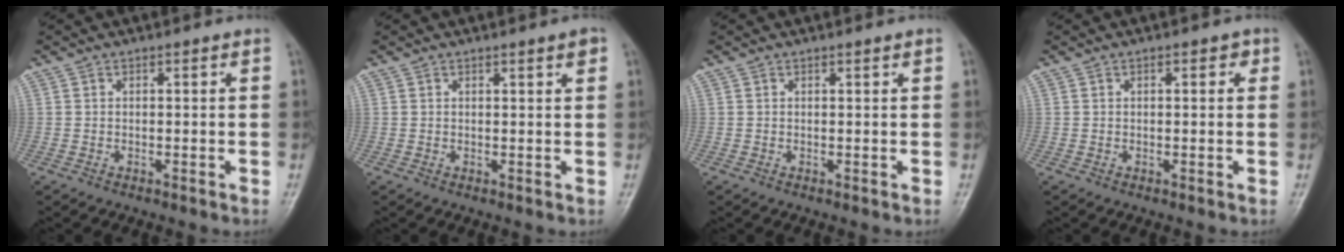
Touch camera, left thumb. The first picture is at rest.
{"total": 1.5, "force": [0.9, 0.1, 1.2], "torque": [-0.017, -0.004, 0.012]}
{"total": 0.5, "force": [0.4, 0.0, 0.4], "torque": [-0.009, -0.002, 0.007]}
{"total": 2.1, "force": [0.7, 1.0, 1.7], "torque": [-0.018, 0.002, 0.006]}